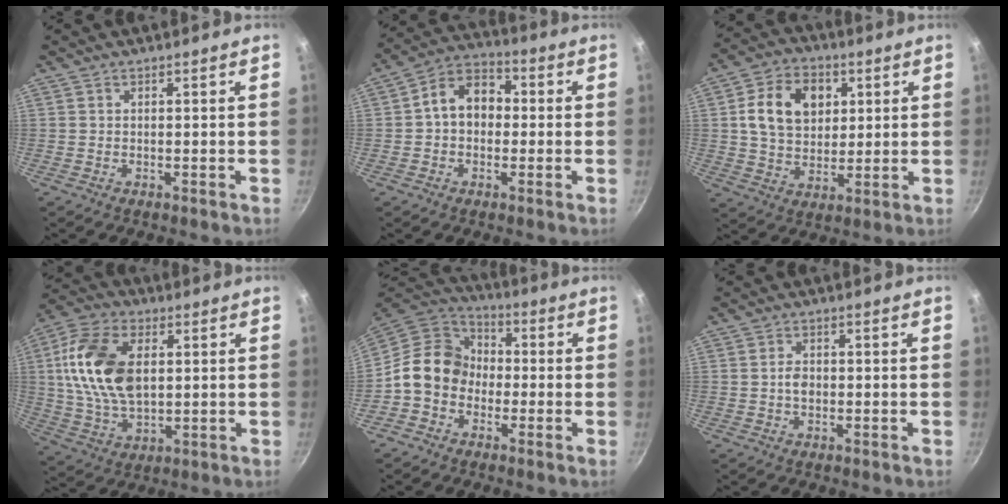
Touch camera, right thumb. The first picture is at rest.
{"total": 9.6, "force": [0.1, 7.4, 6.2], "torque": [-0.061, 0.030, -0.019]}
{"total": 13.5, "force": [3.4, 10.1, 8.3], "torque": [-0.119, 0.002, 0.051]}
{"total": 17.4, "force": [2.9, 10.6, 13.4], "torque": [-0.241, 0.001, 0.050]}
{"total": 12.2, "force": [-1.7, 10.3, 6.2], "torque": [-0.066, 0.038, -0.055]}
{"total": 2.3, "force": [-0.3, 1.6, 1.6], "torque": [-0.024, 0.008, -0.006]}